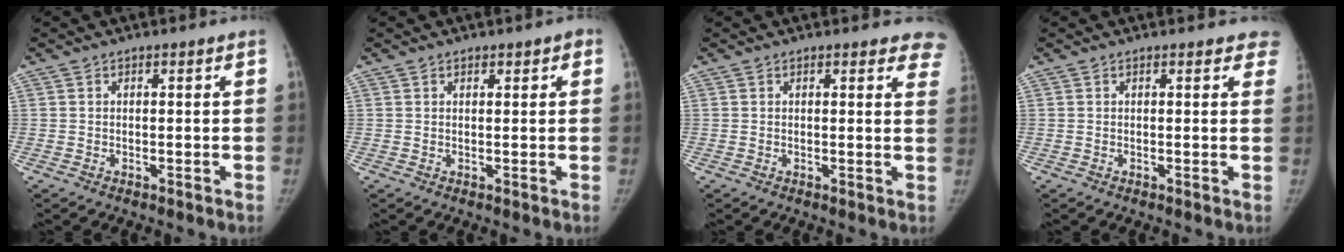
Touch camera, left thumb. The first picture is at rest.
{"total": 1.6, "force": [0.8, 1.2, 0.8], "torque": [0.007, -0.001, 0.009]}
{"total": 5.3, "force": [4.6, 2.2, 1.4], "torque": [0.024, -0.019, 0.024]}
{"total": 3.1, "force": [2.6, 1.6, 0.7], "torque": [0.027, -0.009, 0.007]}